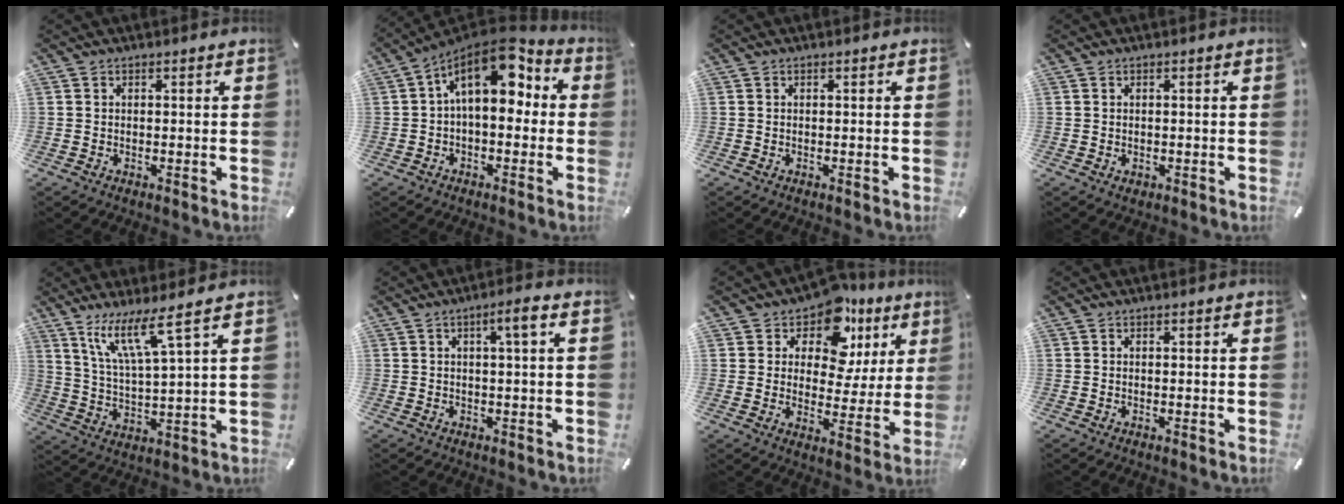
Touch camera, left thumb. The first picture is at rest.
{"total": 13.5, "force": [5.0, 7.0, 10.4], "torque": [-0.180, -0.035, 0.086]}
{"total": 0.0}
{"total": 0.6, "force": [0.1, 0.5, 0.2], "torque": [-0.005, 0.003, 0.001]}
{"total": 10.9, "force": [7.5, 1.1, 7.9], "torque": [-0.171, -0.026, 0.132]}
{"total": 4.2, "force": [1.0, 0.2, 4.1], "torque": [-0.066, -0.004, 0.010]}
{"total": 12.3, "force": [7.6, 7.6, 6.1], "torque": [-0.096, -0.053, 0.134]}
{"total": 0.0}